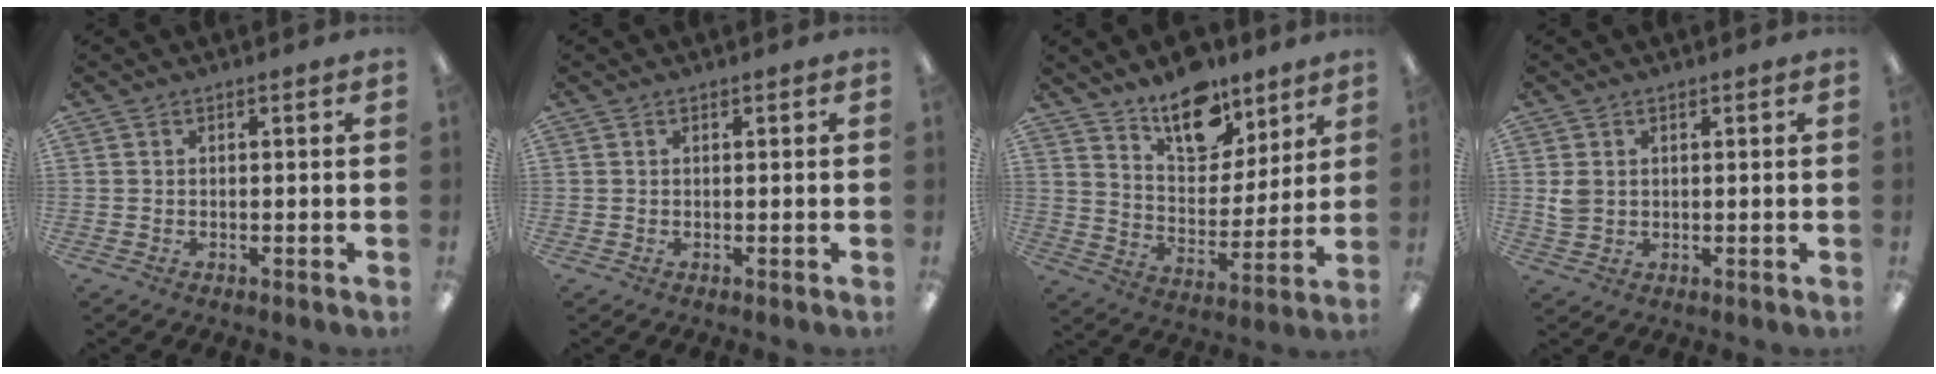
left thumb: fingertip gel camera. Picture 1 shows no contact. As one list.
[{"total": 0.0}, {"total": 14.0, "force": [10.5, 7.2, 5.8], "torque": [-0.077, -0.068, 0.189]}, {"total": 3.2, "force": [0.9, 2.6, 1.6], "torque": [-0.026, 0.000, 0.016]}]